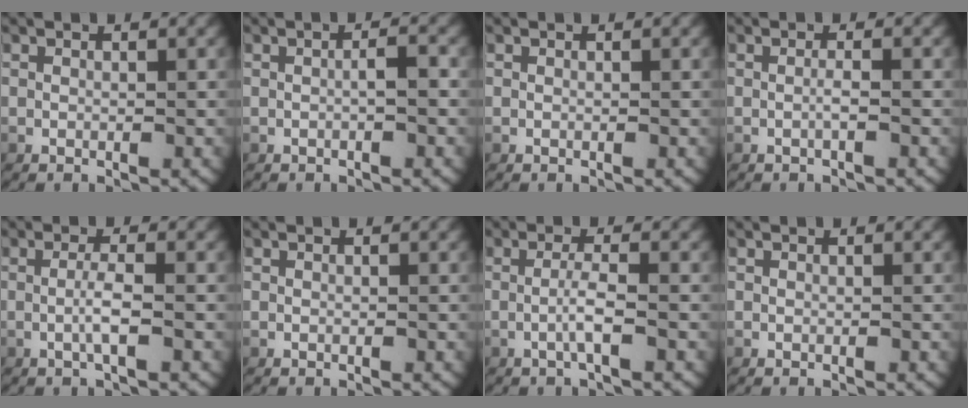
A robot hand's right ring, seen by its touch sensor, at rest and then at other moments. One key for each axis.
{"total": 1.2, "fx": -0.2, "fy": 0.2, "fz": 1.2, "tx": -0.018, "ty": 0.003, "tz": -0.002}
{"total": 0.0}
{"total": 1.0, "fx": -0.4, "fy": -0.1, "fz": 0.9, "tx": -0.019, "ty": -0.001, "tz": -0.007}
{"total": 2.1, "fx": -0.4, "fy": 0.1, "fz": 2.1, "tx": -0.044, "ty": -0.003, "tz": -0.008}
{"total": 0.0}
{"total": 2.1, "fx": -0.5, "fy": 0.0, "fz": 2.1, "tx": -0.044, "ty": -0.002, "tz": -0.011}
{"total": 0.0}